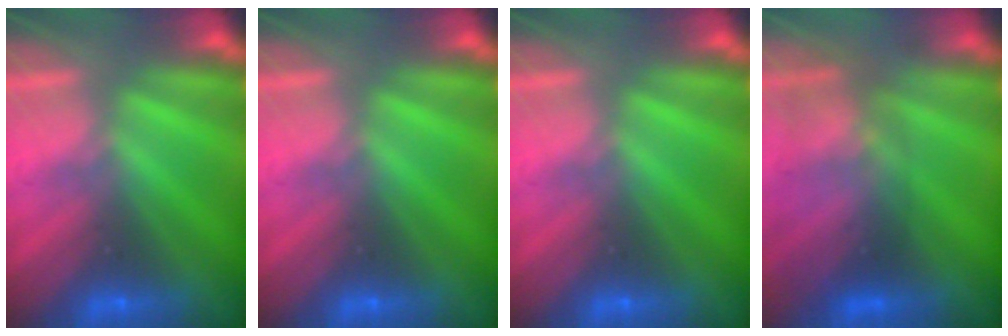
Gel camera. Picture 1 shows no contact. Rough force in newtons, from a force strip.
{"total": 0.0}
{"total": 0.0}
{"total": 2.7}